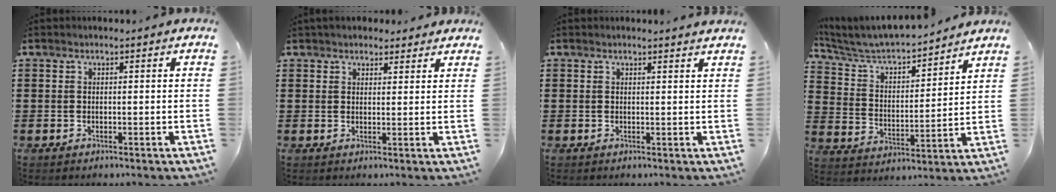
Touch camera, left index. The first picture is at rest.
{"total": 2.5, "force": [2.3, 1.0, 0.3], "torque": [-0.012, 0.003, 0.044]}
{"total": 1.1, "force": [1.0, -0.1, 0.3], "torque": [-0.008, -0.003, 0.021]}
{"total": 5.5, "force": [5.1, 0.9, 1.7], "torque": [-0.058, -0.035, 0.079]}